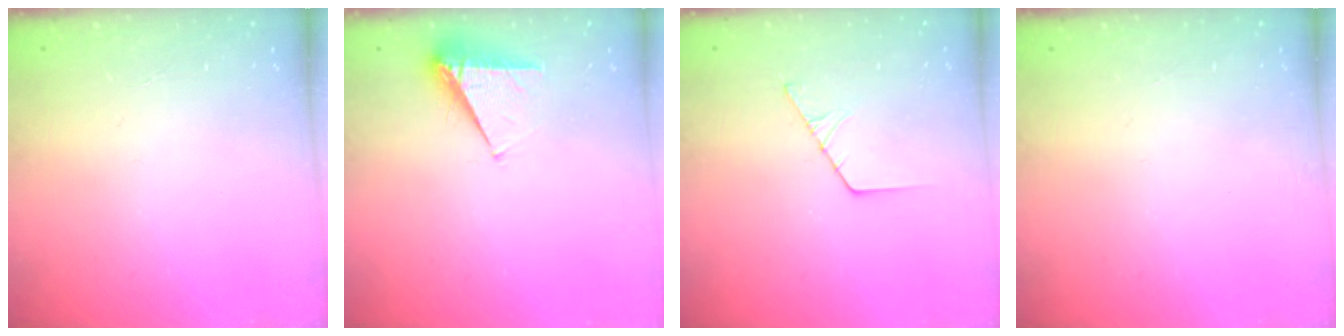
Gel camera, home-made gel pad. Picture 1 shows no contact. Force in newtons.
{"total": 5.7, "press": 5.7, "slide": 0.6}
{"total": 2.6, "press": 2.6, "slide": 0.3}
{"total": 0.0}